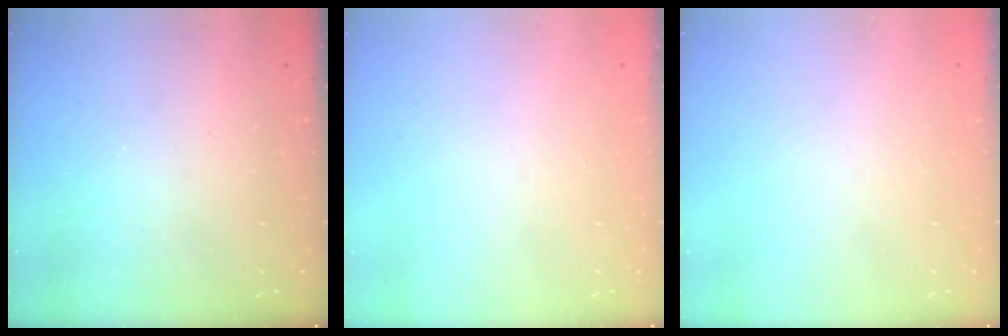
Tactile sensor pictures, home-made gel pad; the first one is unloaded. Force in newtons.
{"total": 0.0}
{"total": 0.0}